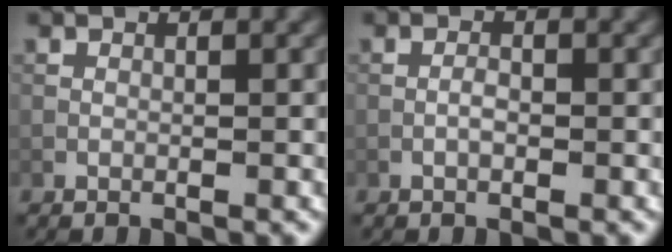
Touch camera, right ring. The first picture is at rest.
{"total": 0.8, "force": [-0.2, 0.2, 0.7], "torque": [-0.012, 0.002, -0.002]}